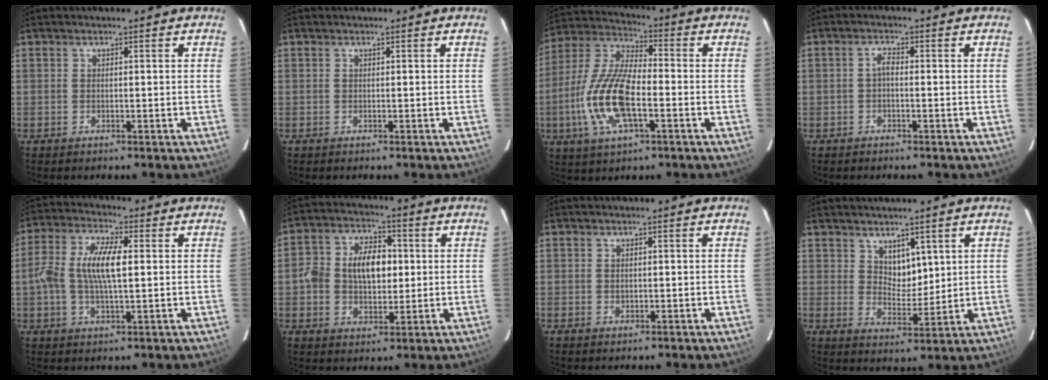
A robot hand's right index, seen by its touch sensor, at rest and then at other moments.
{"total": 0.0}
{"total": 15.7, "force": [-4.1, 6.0, 13.9], "torque": [-0.298, -0.003, -0.084]}
{"total": 1.5, "force": [-0.5, 0.6, 1.2], "torque": [-0.025, 0.007, -0.012]}
{"total": 9.9, "force": [0.7, 3.6, 9.2], "torque": [-0.186, 0.012, 0.010]}
{"total": 10.3, "force": [0.6, 7.0, 7.5], "torque": [-0.143, 0.023, 0.009]}
{"total": 0.8, "force": [0.1, 0.7, 0.4], "torque": [-0.005, 0.001, 0.003]}
{"total": 5.0, "force": [3.1, 3.1, 2.5], "torque": [-0.030, 0.000, 0.059]}